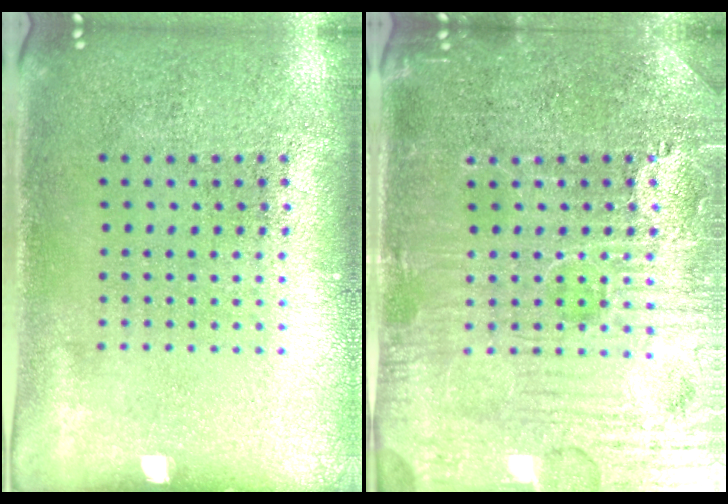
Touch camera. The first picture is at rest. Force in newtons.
{"total": 5.0, "press": 4.9, "slide": 1.1}